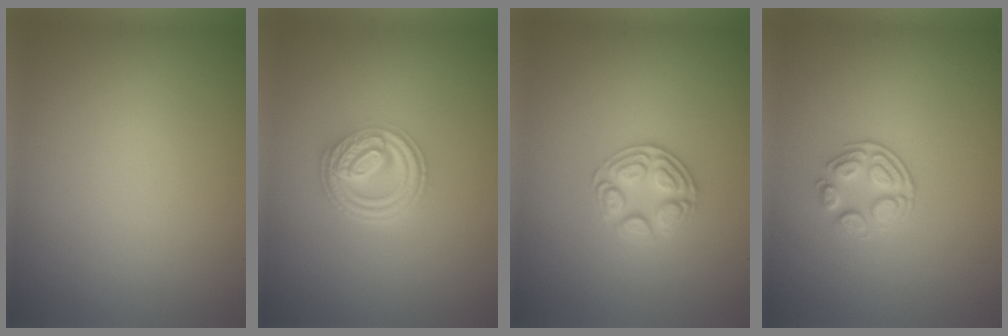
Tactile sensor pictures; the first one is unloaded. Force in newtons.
{"total": 4.7, "press": 3.6, "slide": 3.0}
{"total": 2.7, "press": 2.6, "slide": 0.8}
{"total": 2.4, "press": 1.8, "slide": 1.6}